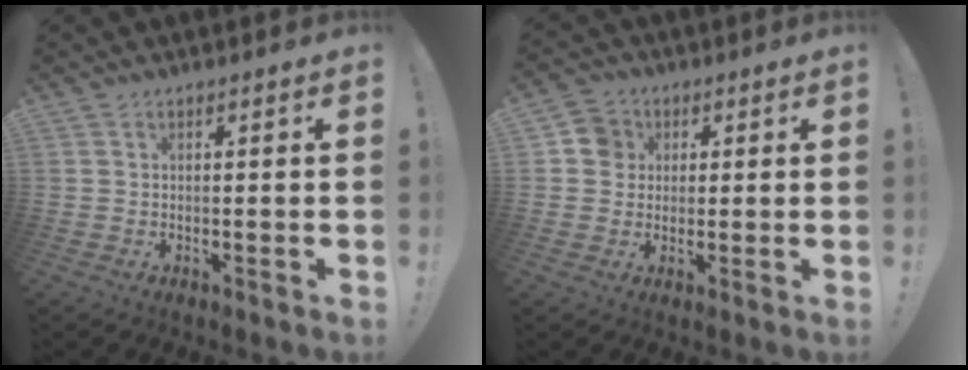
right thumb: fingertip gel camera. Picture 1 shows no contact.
{"total": 6.2, "force": [1.3, 5.8, 1.7], "torque": [-0.017, 0.004, 0.025]}